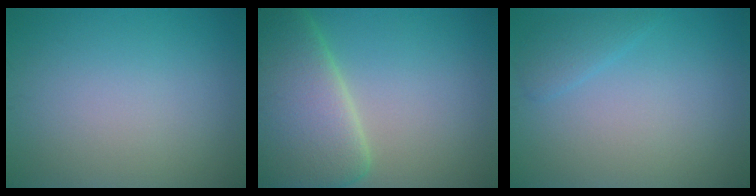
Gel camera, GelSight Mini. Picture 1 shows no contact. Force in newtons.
{"total": 10.0, "press": 9.9, "slide": 0.6}
{"total": 1.5, "press": 1.5, "slide": 0.1}